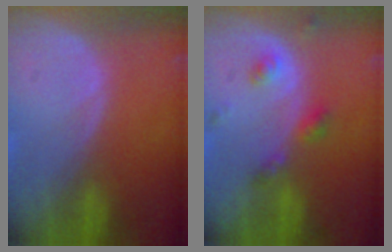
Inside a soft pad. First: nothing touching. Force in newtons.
{"total": 4.2, "press": 4.1, "slide": 1.1}